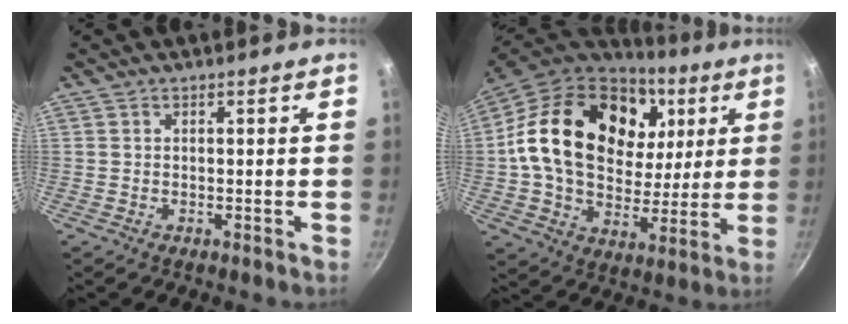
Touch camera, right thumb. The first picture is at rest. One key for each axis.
{"total": 28.5, "fx": 8.4, "fy": 19.6, "fz": 19.0, "tx": -0.313, "ty": -0.002, "tz": 0.141}